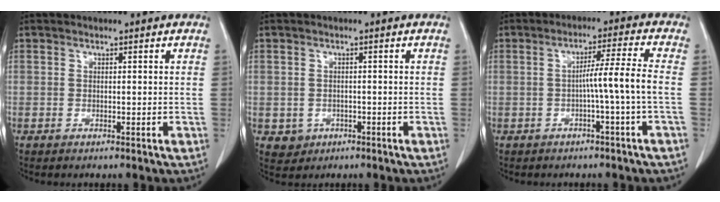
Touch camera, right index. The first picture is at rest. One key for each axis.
{"total": 2.8, "fx": -0.9, "fy": 2.6, "fz": 0.5, "tx": -0.008, "ty": 0.004, "tz": -0.005}
{"total": 5.8, "fx": -1.2, "fy": -1.6, "fz": 5.5, "tx": -0.087, "ty": 0.014, "tz": -0.017}